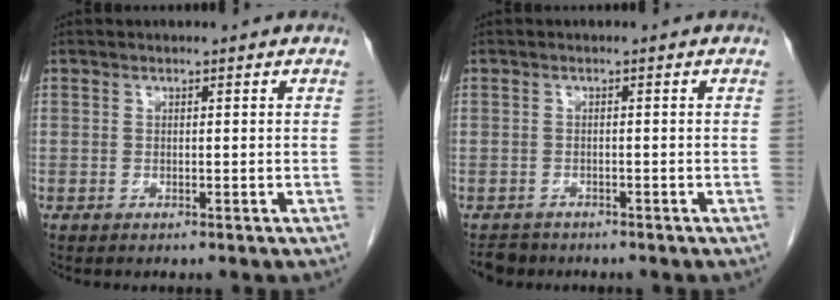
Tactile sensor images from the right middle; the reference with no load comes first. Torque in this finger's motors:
{"motor_torque": [0.03, -0.01, 0.00, -0.01]}